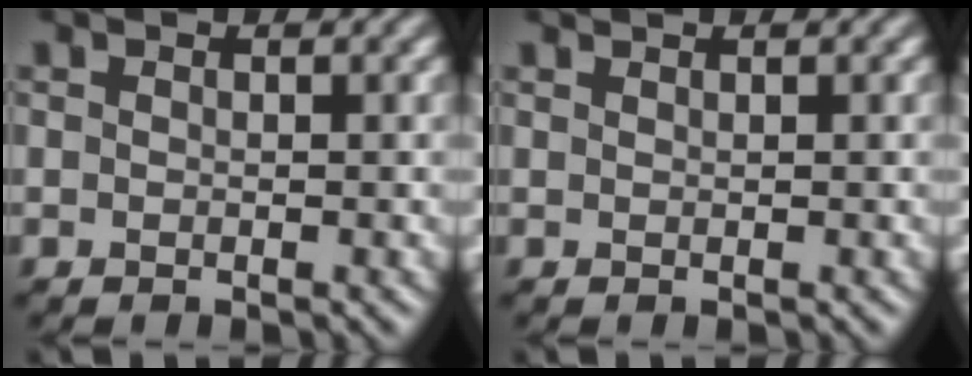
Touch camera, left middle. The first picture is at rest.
{"total": 0.9, "force": [0.9, -0.1, 0.1], "torque": [0.000, -0.002, 0.014]}